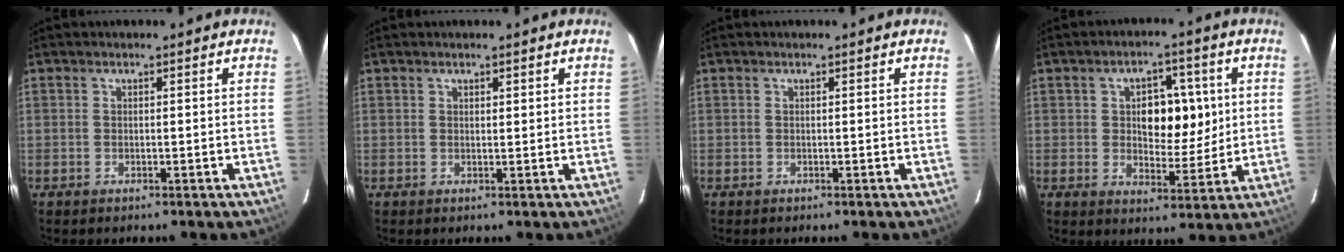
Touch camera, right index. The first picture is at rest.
{"total": 0.8, "force": [0.6, 0.3, 0.4], "torque": [-0.010, 0.002, 0.010]}
{"total": 0.0}
{"total": 8.6, "force": [1.6, 4.7, 7.0], "torque": [-0.098, 0.013, 0.033]}